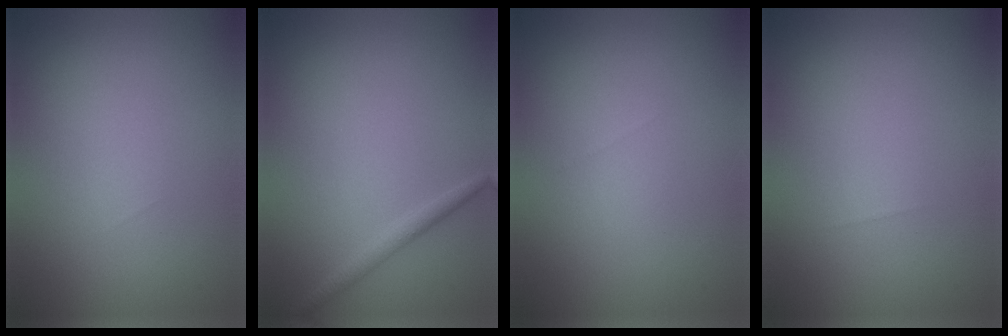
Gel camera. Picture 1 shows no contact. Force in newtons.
{"total": 1.3, "press": 1.3, "slide": 0.0}
{"total": 0.0}
{"total": 0.0}